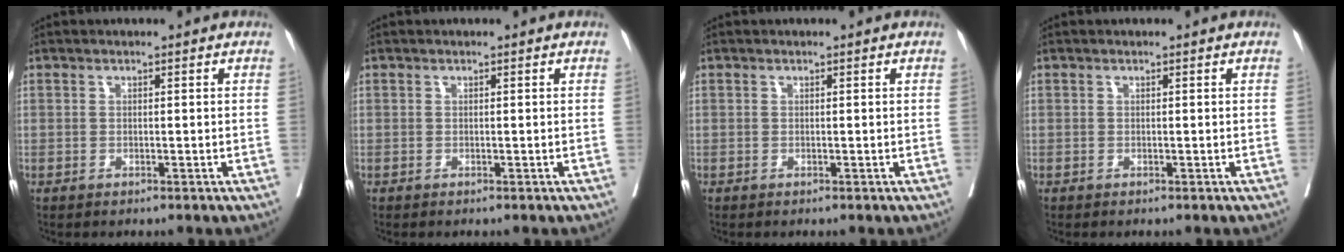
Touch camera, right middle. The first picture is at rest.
{"total": 0.0}
{"total": 0.0}
{"total": 0.0}